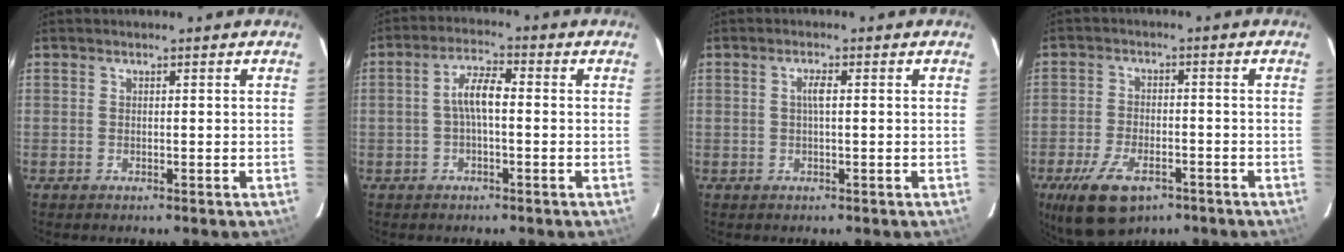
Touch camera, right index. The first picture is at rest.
{"total": 5.0, "force": [-0.5, 1.6, 4.8], "torque": [-0.095, 0.015, -0.008]}
{"total": 1.8, "force": [0.1, 0.2, 1.8], "torque": [-0.034, 0.004, 0.000]}
{"total": 11.3, "force": [-6.8, 5.5, 7.2], "torque": [-0.158, -0.019, -0.113]}